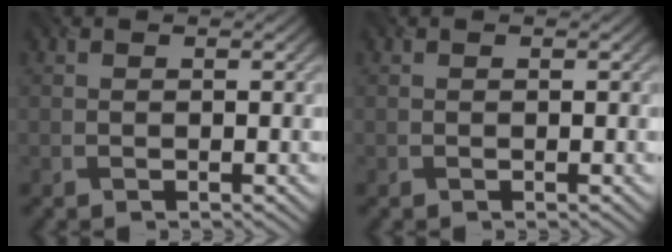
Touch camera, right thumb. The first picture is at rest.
{"total": 0.0}